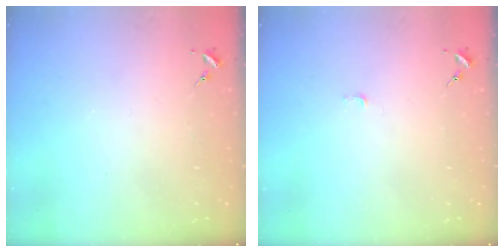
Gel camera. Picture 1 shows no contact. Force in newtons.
{"total": 2.7, "press": 2.7, "slide": 0.3}